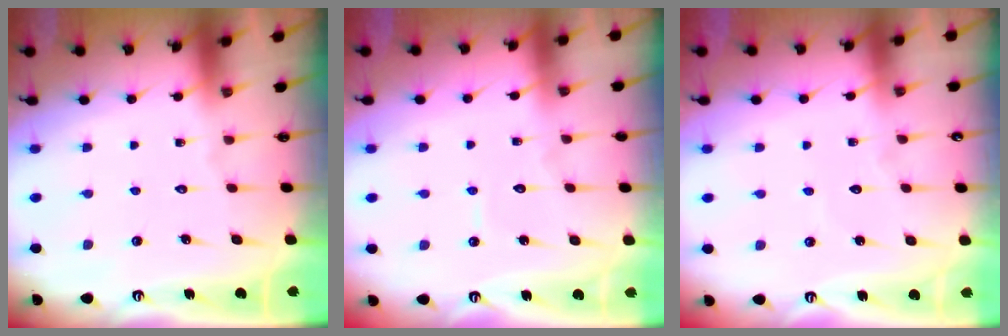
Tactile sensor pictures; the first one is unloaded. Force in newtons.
{"total": 4.1, "press": 4.0, "slide": 0.5}
{"total": 2.9, "press": 2.9, "slide": 0.3}